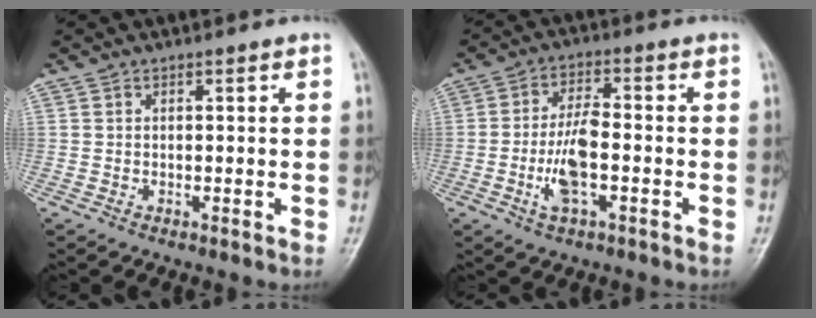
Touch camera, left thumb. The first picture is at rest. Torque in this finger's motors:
{"motor_torque": [1.28, 3.27, 1.51, -0.05, 0.43]}